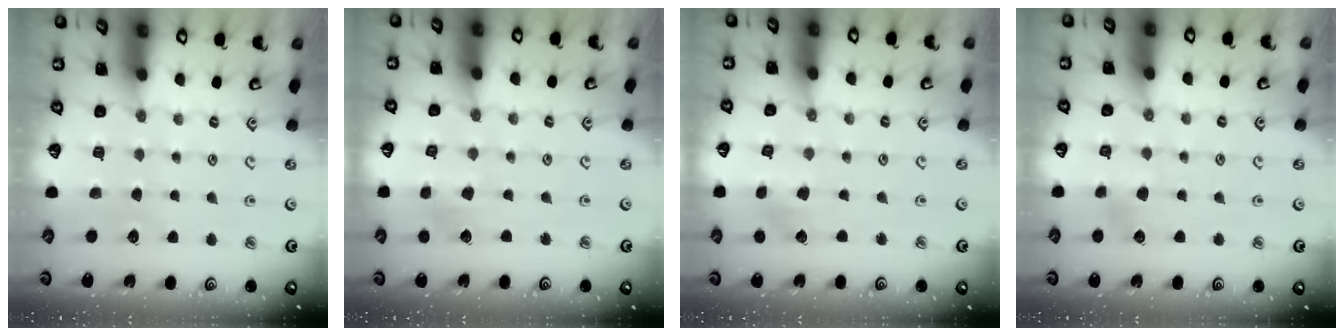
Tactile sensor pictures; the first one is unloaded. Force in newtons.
{"total": 2.3, "press": 2.3, "slide": 0.4}
{"total": 2.7, "press": 2.7, "slide": 0.3}
{"total": 3.1, "press": 3.1, "slide": 0.5}